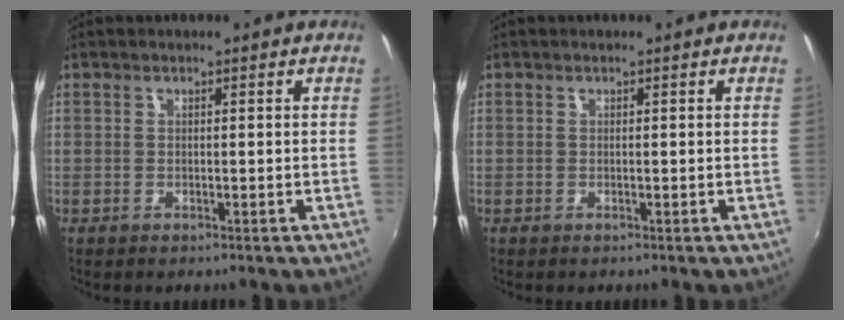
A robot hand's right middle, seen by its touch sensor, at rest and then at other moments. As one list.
[{"total": 0.0}]